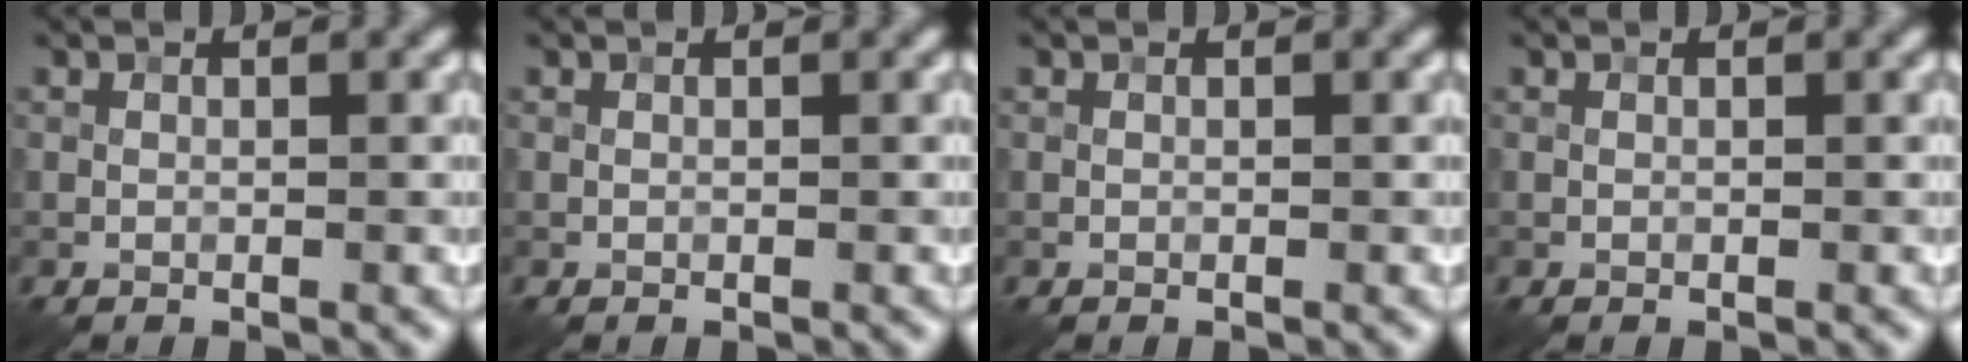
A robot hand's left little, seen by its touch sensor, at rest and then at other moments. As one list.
[{"total": 0.0}, {"total": 0.0}, {"total": 0.0}]